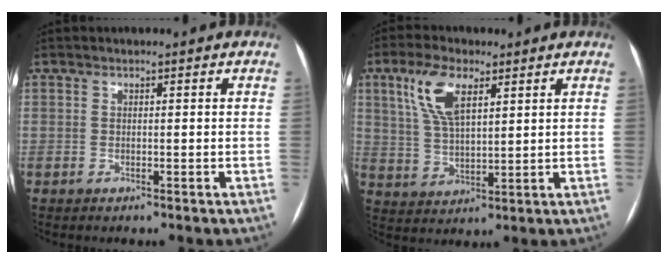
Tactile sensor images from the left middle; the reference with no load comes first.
{"total": 8.7, "force": [4.3, 3.2, 6.9], "torque": [-0.147, 0.016, 0.087]}